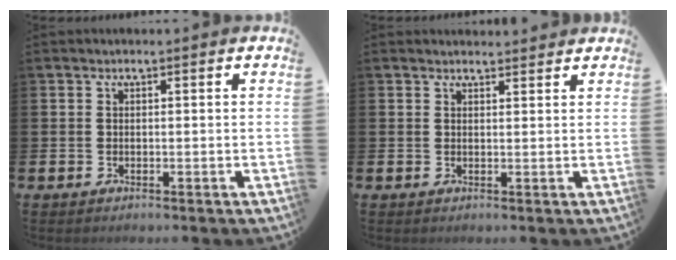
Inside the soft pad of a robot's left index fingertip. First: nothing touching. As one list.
[{"total": 1.6, "force": [1.6, 0.3, 0.0], "torque": [0.008, -0.007, 0.026]}]